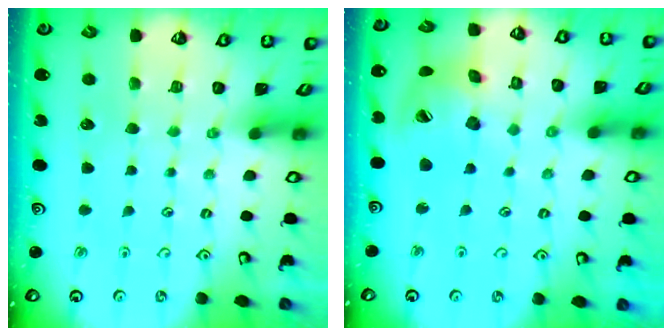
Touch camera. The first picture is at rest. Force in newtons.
{"total": 15.5, "press": 15.3, "slide": 2.2}